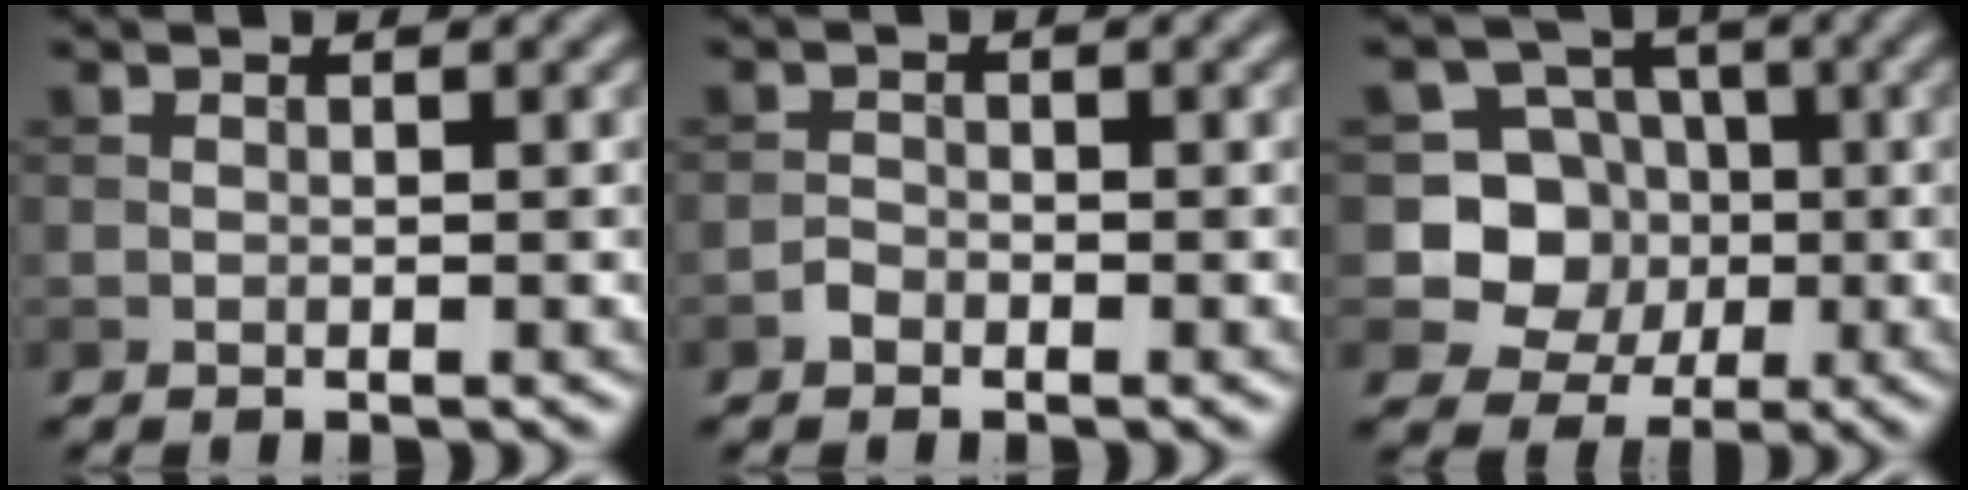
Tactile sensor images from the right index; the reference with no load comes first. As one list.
[{"total": 0.9, "force": [-0.6, 0.6, 0.2], "torque": [0.000, 0.002, -0.013]}, {"total": 5.8, "force": [-0.2, 5.6, 1.6], "torque": [-0.011, 0.002, -0.029]}]